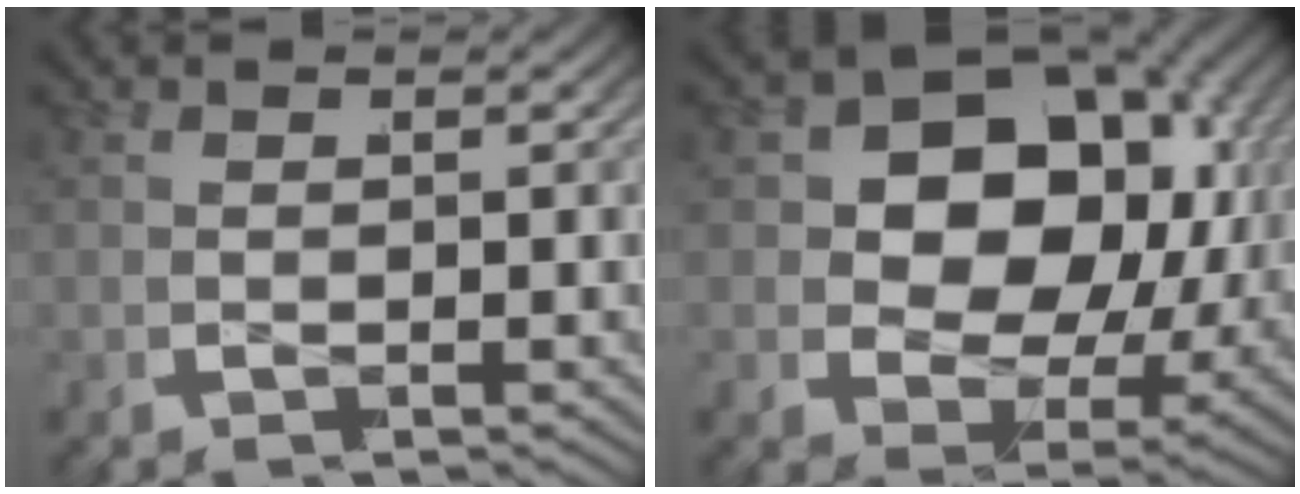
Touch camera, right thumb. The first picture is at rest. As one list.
[{"total": 14.5, "force": [1.5, 10.1, 10.3], "torque": [-0.199, -0.032, 0.028]}]